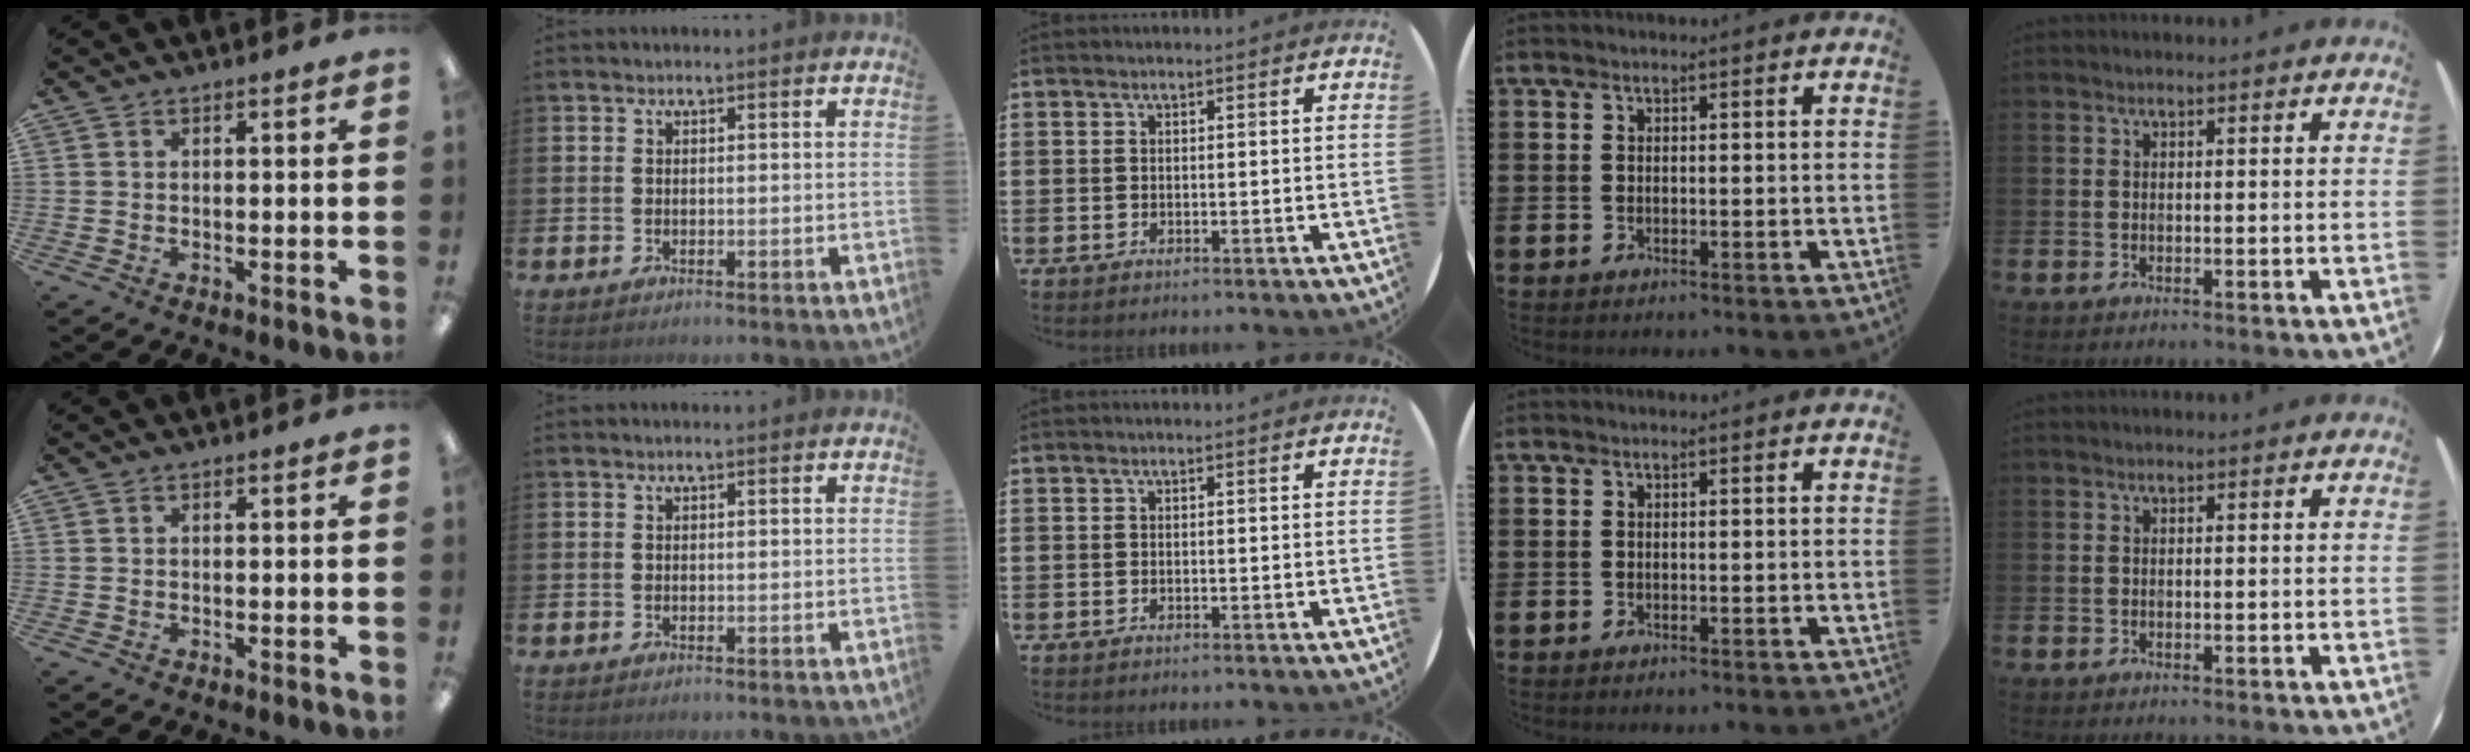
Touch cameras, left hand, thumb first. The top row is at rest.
{}